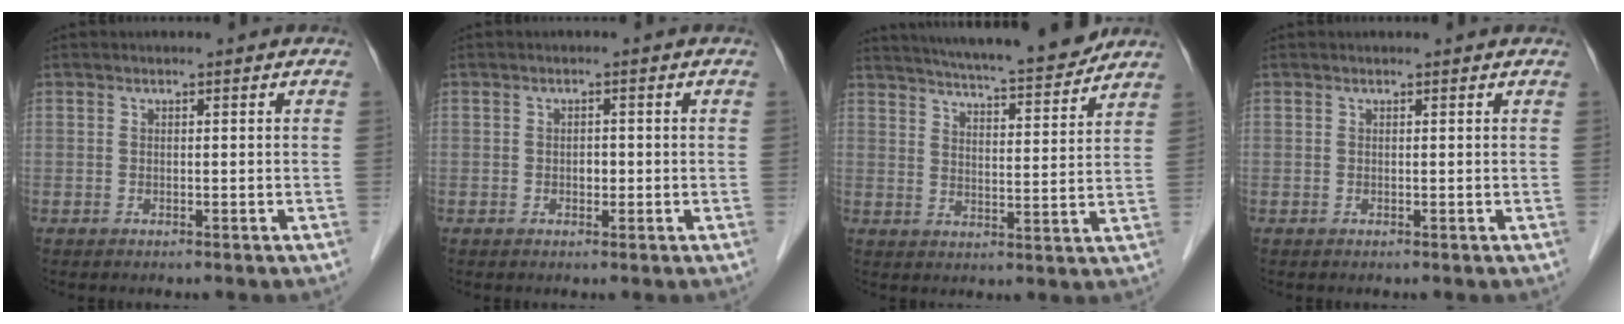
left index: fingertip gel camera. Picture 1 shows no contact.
{"total": 1.2, "force": [-0.3, 0.8, 0.9], "torque": [-0.014, 0.001, -0.004]}
{"total": 16.0, "force": [14.5, 0.9, 6.7], "torque": [-0.109, 0.001, 0.206]}
{"total": 0.6, "force": [0.6, 0.1, 0.1], "torque": [-0.006, 0.003, 0.004]}